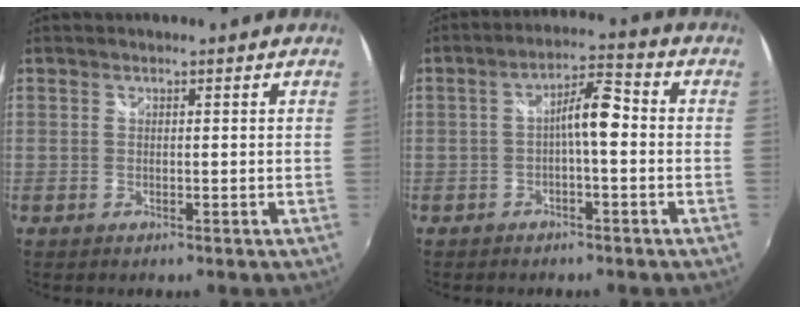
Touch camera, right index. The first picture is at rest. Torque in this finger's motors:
{"motor_torque": [0.93, -0.34, 0.16, 0.11]}